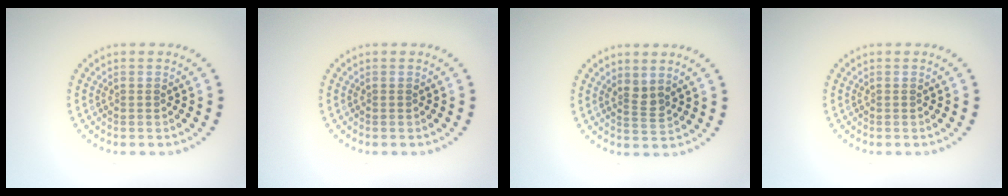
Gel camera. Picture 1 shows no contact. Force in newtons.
{"total": 0.0}
{"total": 1.5, "press": 1.2, "slide": 1.0}
{"total": 0.0}